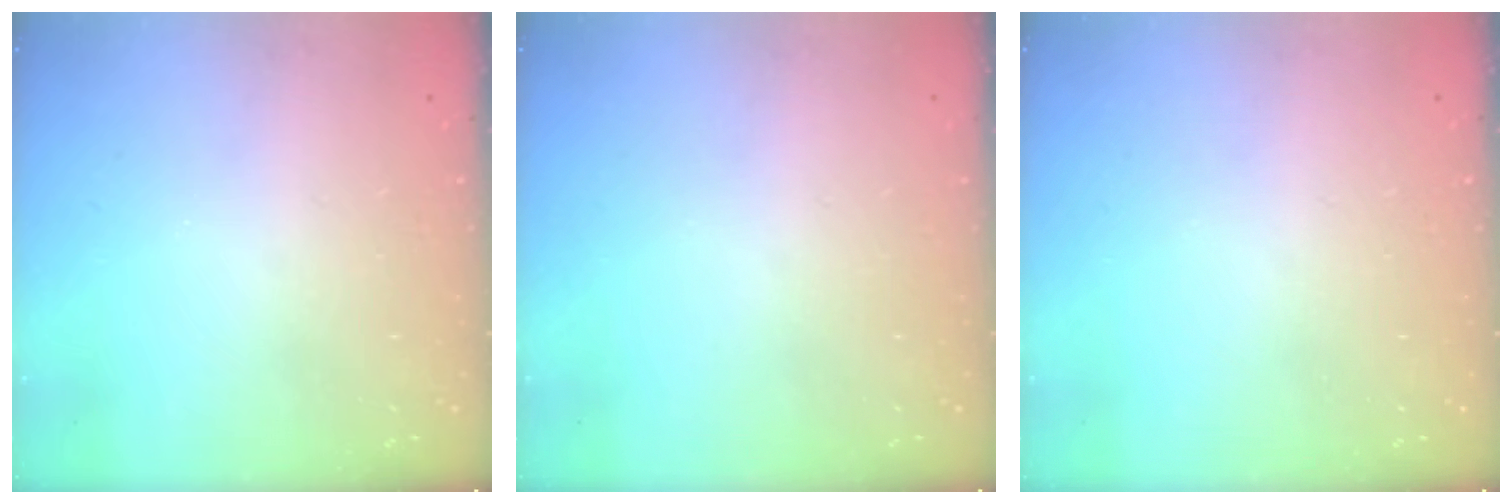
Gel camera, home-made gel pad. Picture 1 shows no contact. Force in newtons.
{"total": 0.0}
{"total": 0.0}